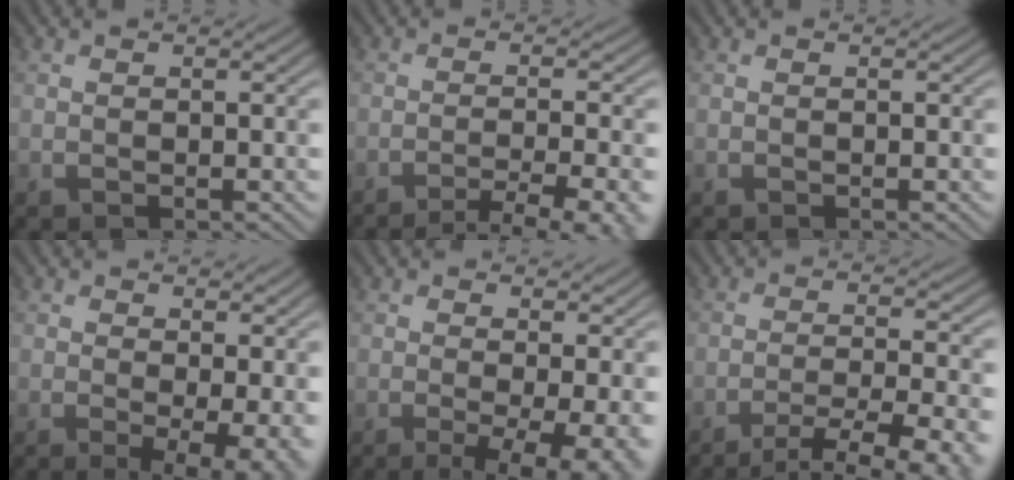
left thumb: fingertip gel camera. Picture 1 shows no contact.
{"total": 7.8, "force": [-5.7, 1.3, 5.2], "torque": [-0.074, 0.000, -0.073]}
{"total": 0.0}
{"total": 6.5, "force": [-0.2, 2.0, 6.2], "torque": [-0.089, -0.009, 0.001]}
{"total": 8.3, "force": [-1.4, 2.5, 7.8], "torque": [-0.108, -0.007, -0.016]}
{"total": 10.2, "force": [-7.5, 1.9, 6.6], "torque": [-0.109, -0.010, -0.099]}